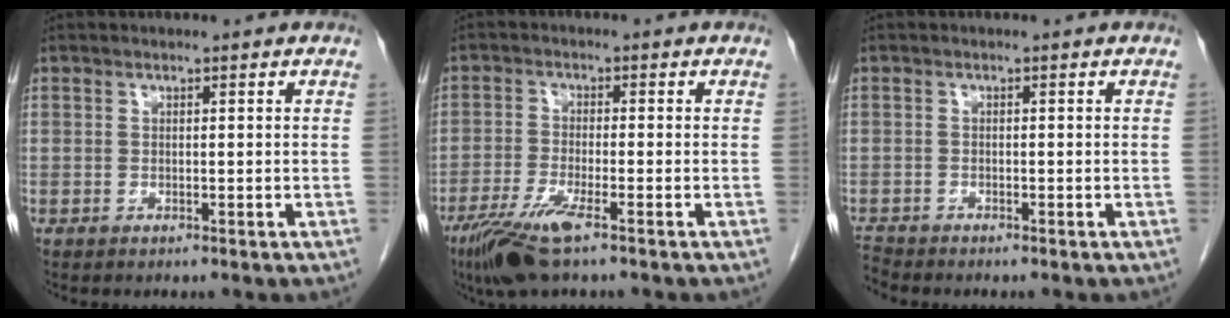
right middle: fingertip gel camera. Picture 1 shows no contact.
{"total": 7.1, "force": [-4.5, 0.7, 5.4], "torque": [-0.111, -0.018, -0.083]}
{"total": 1.7, "force": [-1.7, -0.2, -0.1], "torque": [-0.003, -0.010, -0.032]}